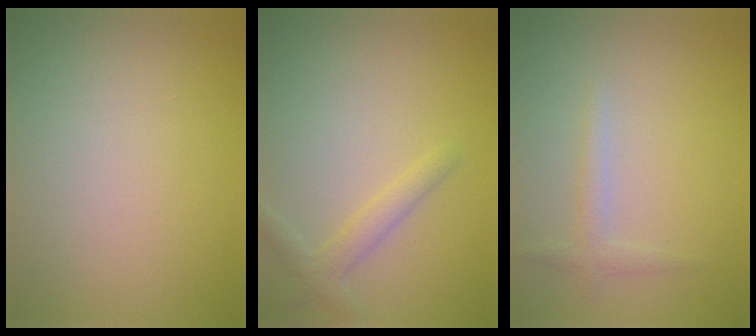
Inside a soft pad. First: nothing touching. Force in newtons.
{"total": 2.0, "press": 2.0, "slide": 0.1}
{"total": 1.5, "press": 1.5, "slide": 0.0}